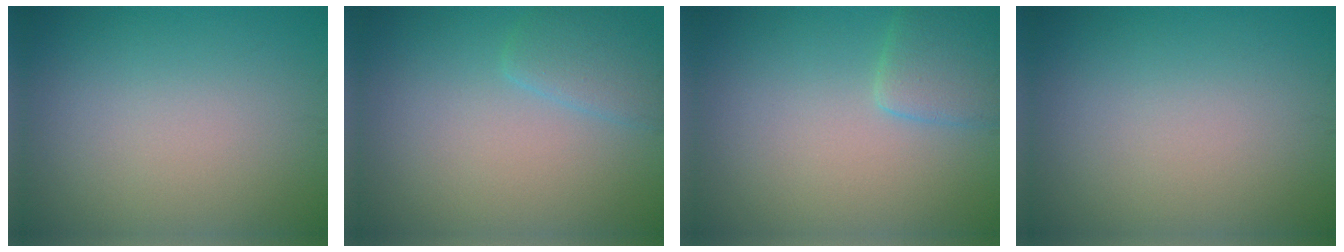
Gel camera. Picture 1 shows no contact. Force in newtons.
{"total": 2.3, "press": 2.3, "slide": 0.2}
{"total": 2.5, "press": 2.5, "slide": 0.2}
{"total": 0.0}